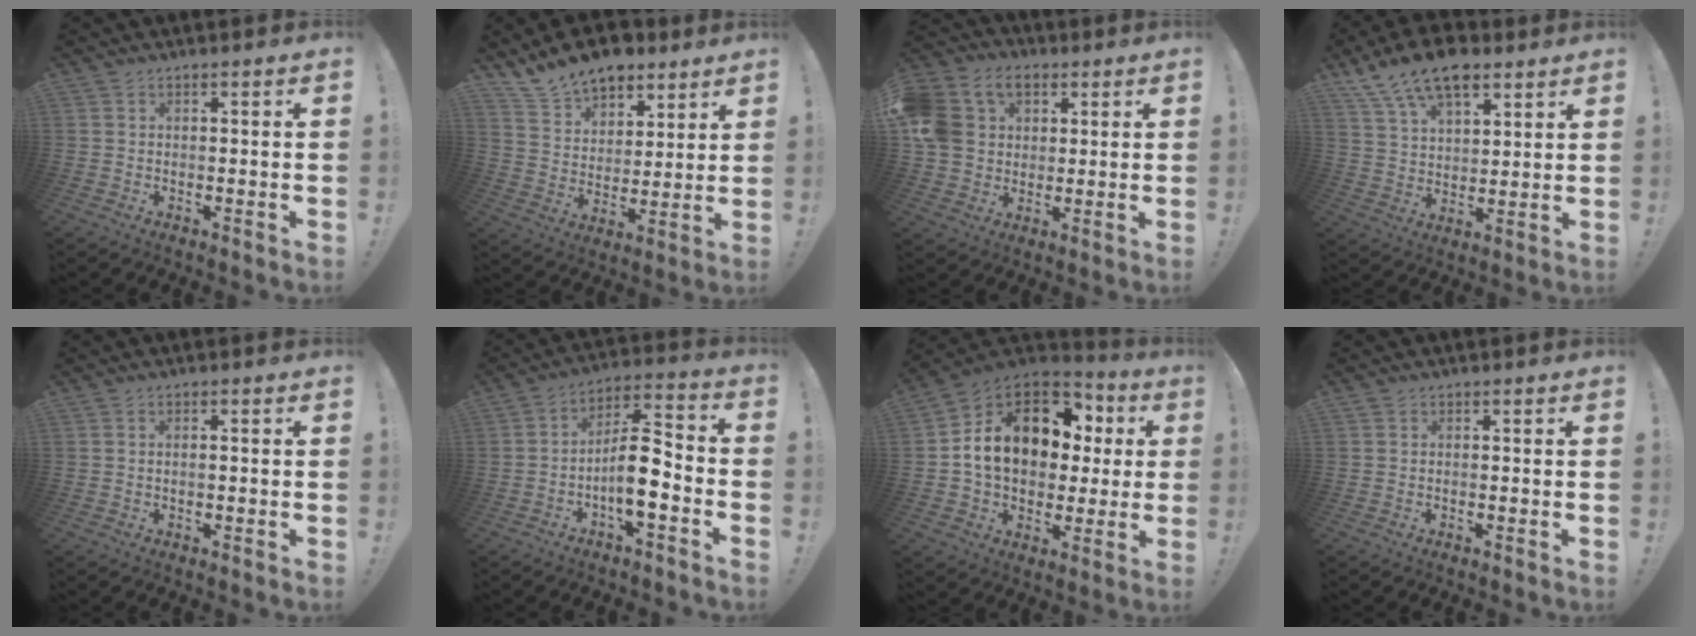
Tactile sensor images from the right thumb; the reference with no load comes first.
{"total": 13.1, "force": [10.5, 6.9, 3.7], "torque": [-0.075, -0.078, 0.198]}
{"total": 15.1, "force": [4.8, 11.9, 7.9], "torque": [-0.148, -0.009, 0.098]}
{"total": 13.7, "force": [9.2, 6.7, 7.6], "torque": [-0.133, -0.052, 0.168]}
{"total": 0.8, "force": [-0.2, 0.1, 0.7], "torque": [-0.014, 0.000, -0.002]}
{"total": 12.5, "force": [-3.9, 4.2, 11.2], "torque": [-0.186, 0.020, -0.065]}
{"total": 17.9, "force": [4.2, 13.2, 11.4], "torque": [-0.169, -0.001, 0.091]}
{"total": 0.0}